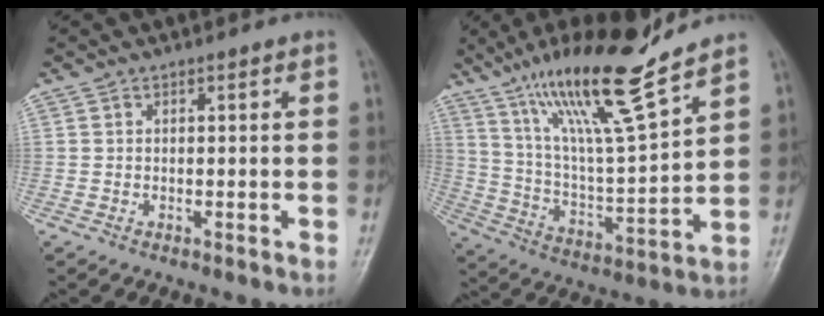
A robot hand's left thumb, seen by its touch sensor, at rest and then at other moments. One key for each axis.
{"total": 19.3, "fx": 13.9, "fy": 2.2, "fz": 13.3, "tx": -0.216, "ty": -0.071, "tz": 0.253}